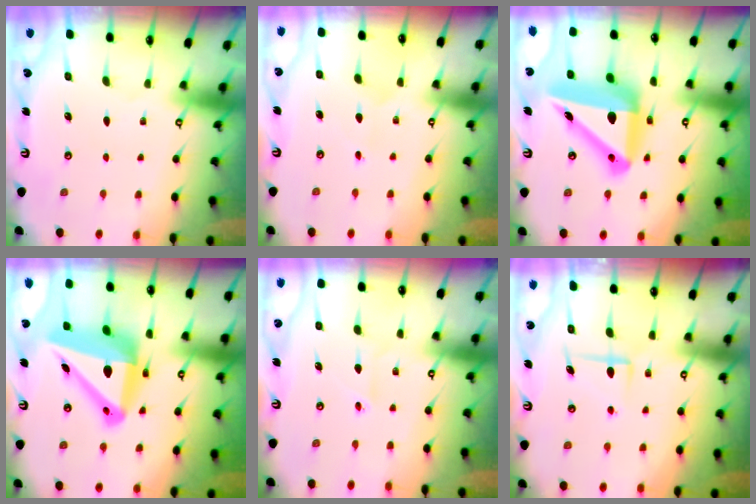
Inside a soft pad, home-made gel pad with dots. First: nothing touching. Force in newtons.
{"total": 3.8, "press": 3.8, "slide": 0.3}
{"total": 20.8, "press": 20.6, "slide": 2.8}
{"total": 19.5, "press": 19.2, "slide": 3.2}
{"total": 2.6, "press": 2.5, "slide": 0.9}
{"total": 5.9, "press": 5.8, "slide": 0.4}